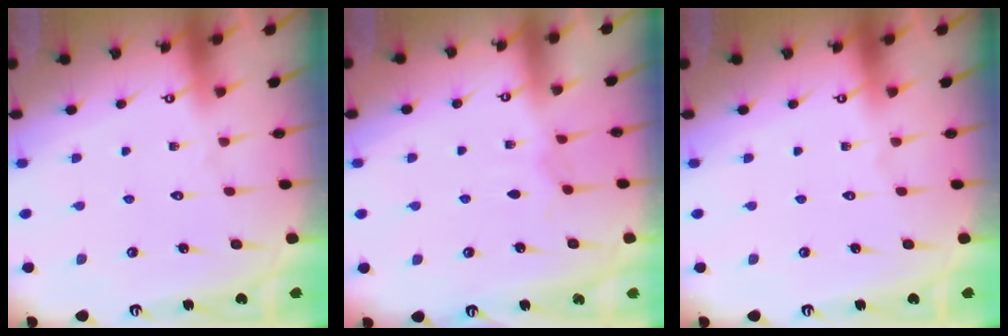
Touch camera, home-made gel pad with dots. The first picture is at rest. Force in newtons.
{"total": 2.6, "press": 2.6, "slide": 0.4}
{"total": 0.0}